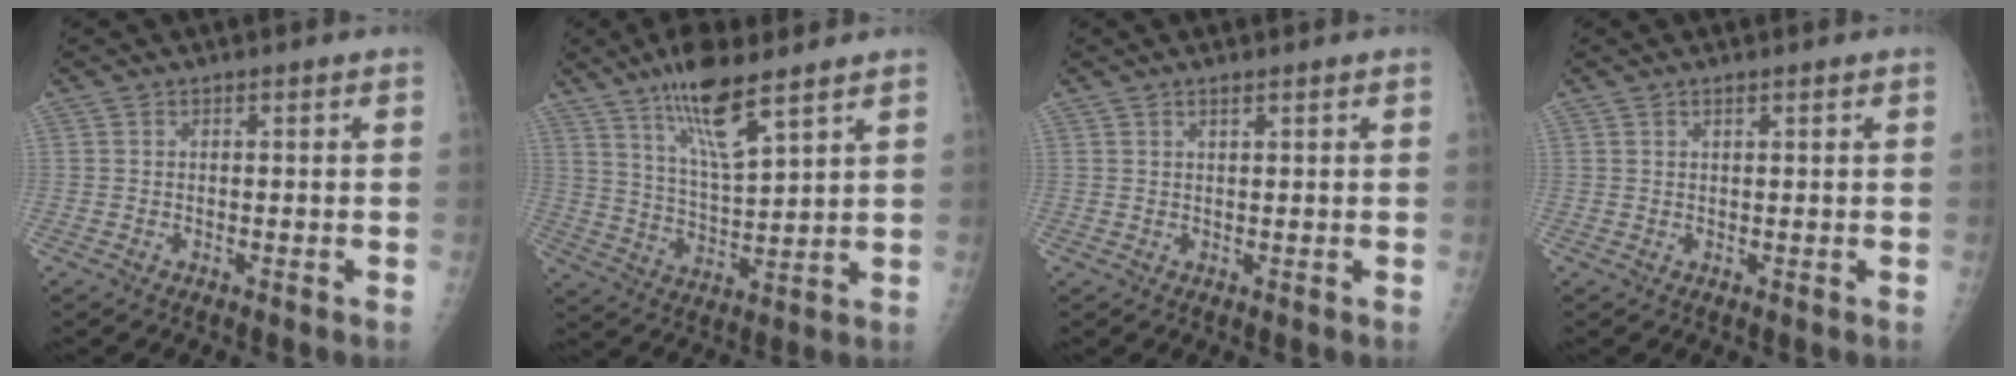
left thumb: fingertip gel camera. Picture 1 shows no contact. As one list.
[{"total": 12.4, "force": [8.1, 2.8, 8.9], "torque": [-0.155, -0.044, 0.158]}, {"total": 1.2, "force": [0.8, 0.3, 0.8], "torque": [-0.010, -0.003, 0.016]}, {"total": 0.9, "force": [0.6, 0.2, 0.6], "torque": [-0.009, -0.001, 0.012]}]